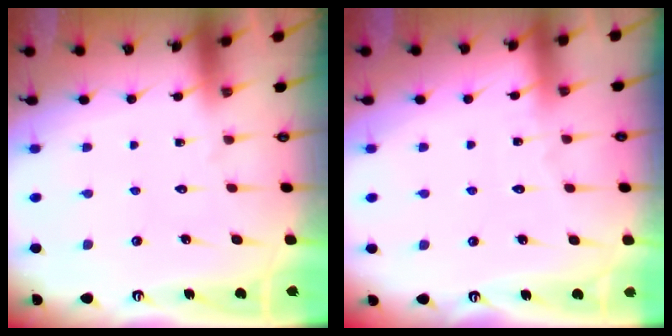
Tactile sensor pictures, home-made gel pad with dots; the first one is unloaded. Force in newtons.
{"total": 2.2, "press": 2.2, "slide": 0.3}